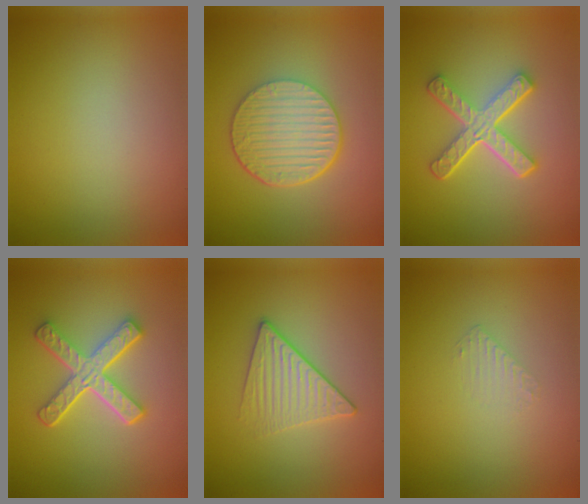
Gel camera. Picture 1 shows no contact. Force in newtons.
{"total": 6.6, "press": 4.6, "slide": 4.8}
{"total": 5.3, "press": 3.7, "slide": 3.8}
{"total": 5.1, "press": 3.9, "slide": 3.3}
{"total": 2.7, "press": 2.4, "slide": 1.2}
{"total": 0.6, "press": 0.4, "slide": 0.5}